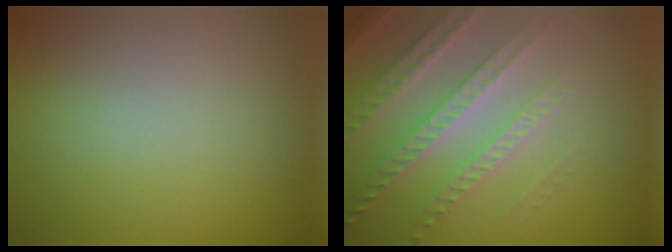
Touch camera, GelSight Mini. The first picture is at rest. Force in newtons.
{"total": 4.3, "press": 4.2, "slide": 1.1}